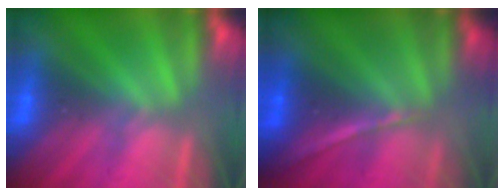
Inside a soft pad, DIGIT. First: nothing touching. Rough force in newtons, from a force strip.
{"total": 1.3}